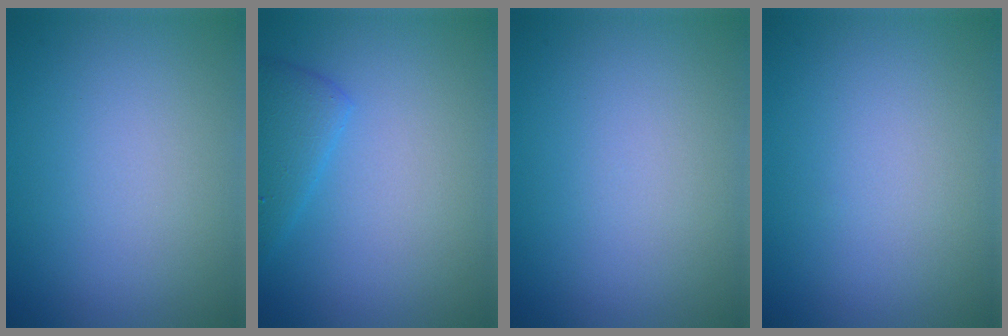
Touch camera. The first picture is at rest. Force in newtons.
{"total": 2.5, "press": 2.5, "slide": 0.2}
{"total": 0.0}
{"total": 0.0}